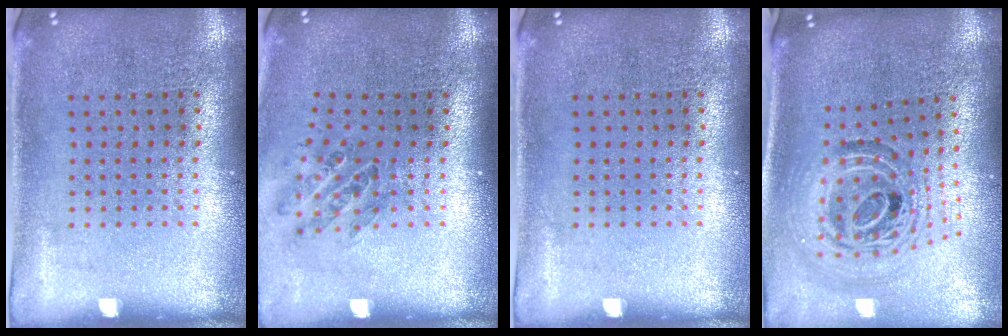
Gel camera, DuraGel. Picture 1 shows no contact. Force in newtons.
{"total": 1.0, "press": 1.0, "slide": 0.3}
{"total": 0.0}
{"total": 1.6, "press": 1.3, "slide": 0.9}